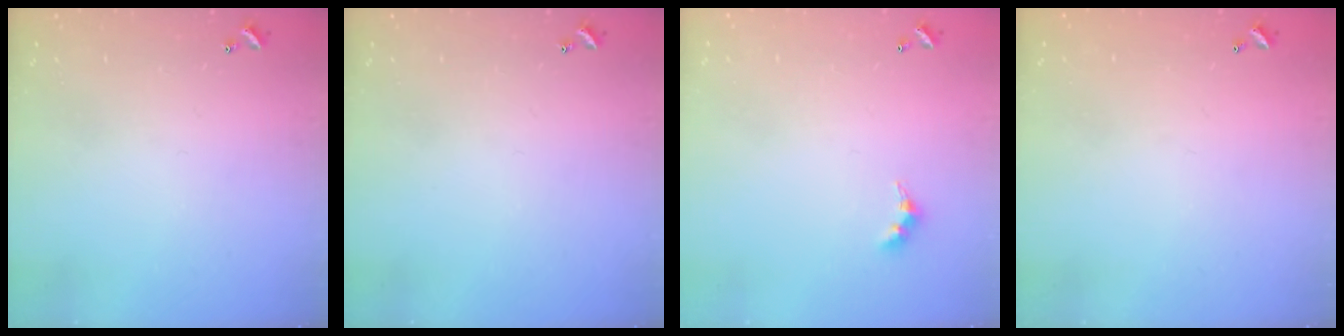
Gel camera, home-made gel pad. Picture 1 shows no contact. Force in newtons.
{"total": 0.0}
{"total": 3.9, "press": 3.8, "slide": 0.5}
{"total": 2.8, "press": 2.8, "slide": 0.1}